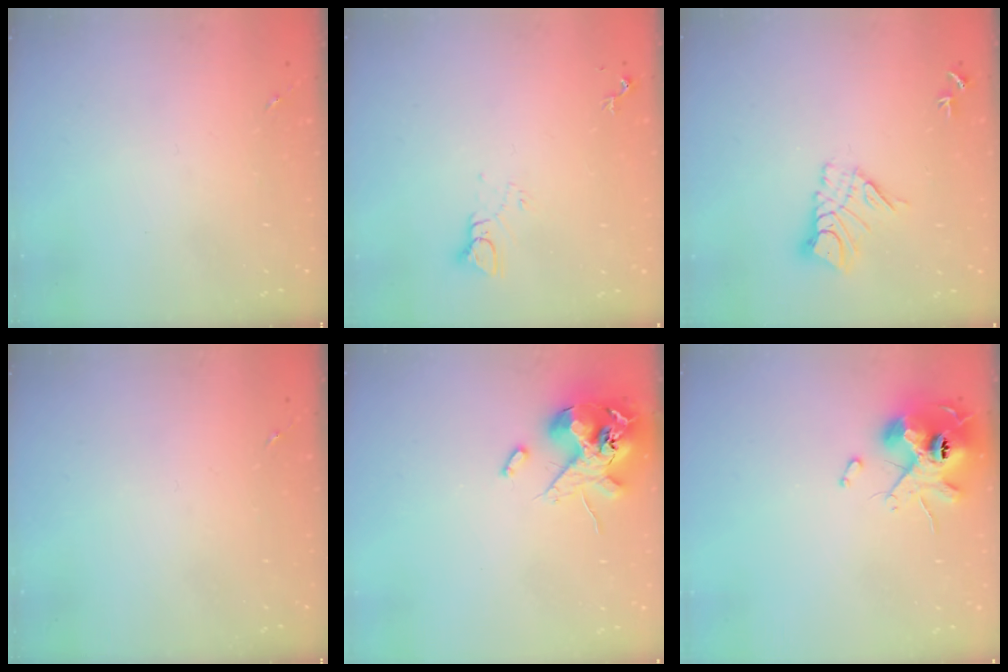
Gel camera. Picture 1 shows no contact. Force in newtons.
{"total": 3.9, "press": 3.9, "slide": 0.3}
{"total": 9.8, "press": 9.8, "slide": 0.9}
{"total": 0.0}
{"total": 14.1, "press": 13.9, "slide": 2.5}
{"total": 11.9, "press": 11.7, "slide": 1.7}